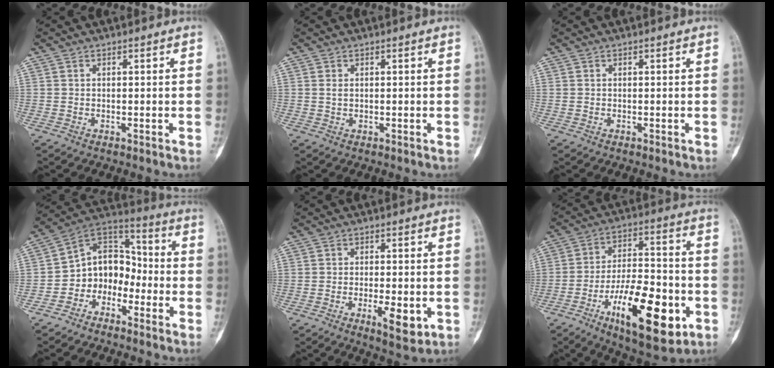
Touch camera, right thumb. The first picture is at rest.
{"total": 1.1, "force": [0.4, 0.7, 0.8], "torque": [-0.015, 0.001, 0.012]}
{"total": 0.0}
{"total": 10.4, "force": [-4.0, 8.4, 4.7], "torque": [-0.038, 0.081, -0.091]}
{"total": 6.4, "force": [-2.0, 2.2, 5.6], "torque": [-0.080, -0.007, -0.026]}
{"total": 20.5, "force": [-7.9, 8.0, 17.1], "torque": [-0.257, 0.030, -0.120]}